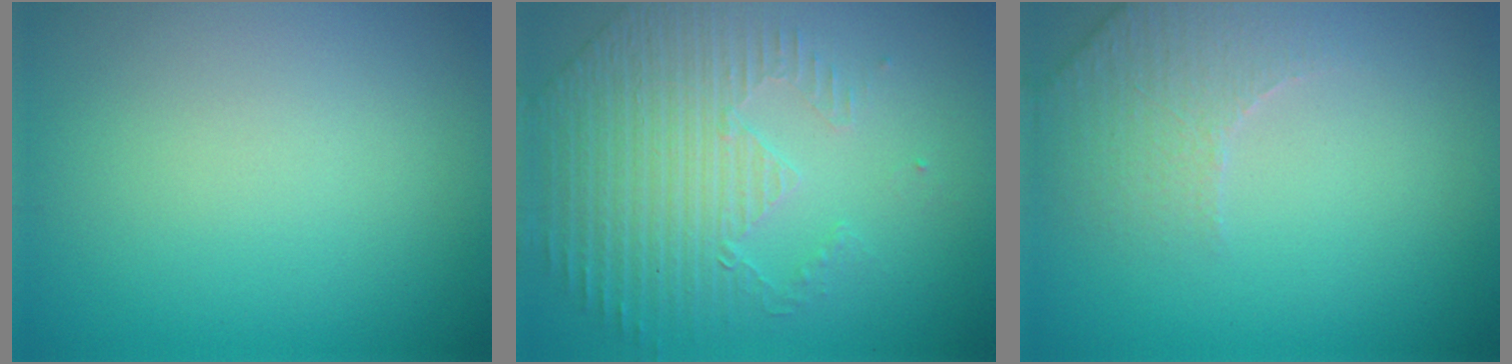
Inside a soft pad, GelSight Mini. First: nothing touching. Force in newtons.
{"total": 4.6, "press": 3.5, "slide": 3.0}
{"total": 3.3, "press": 3.2, "slide": 0.9}